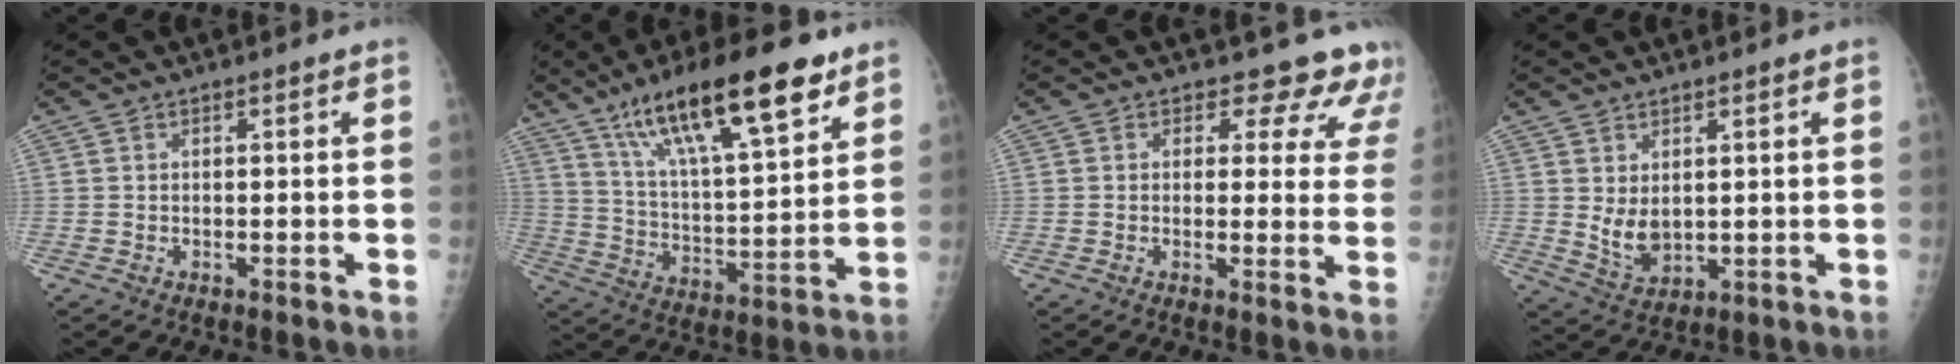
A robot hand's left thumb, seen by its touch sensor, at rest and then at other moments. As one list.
[{"total": 22.2, "force": [13.5, 6.0, 16.6], "torque": [-0.258, -0.039, 0.234]}, {"total": 9.7, "force": [8.4, 4.6, 1.3], "torque": [0.042, -0.043, 0.063]}, {"total": 5.0, "force": [1.1, 3.1, 3.8], "torque": [-0.054, -0.019, 0.032]}]